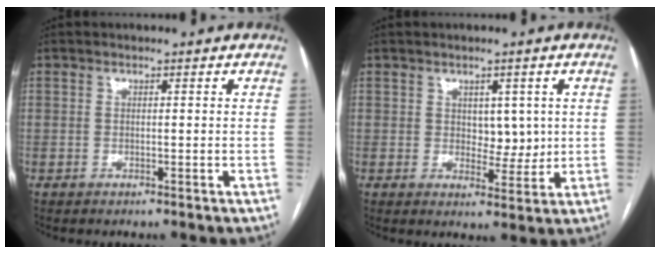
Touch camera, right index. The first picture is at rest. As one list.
[{"total": 4.2, "force": [0.9, 2.6, 3.2], "torque": [-0.039, -0.001, 0.020]}]